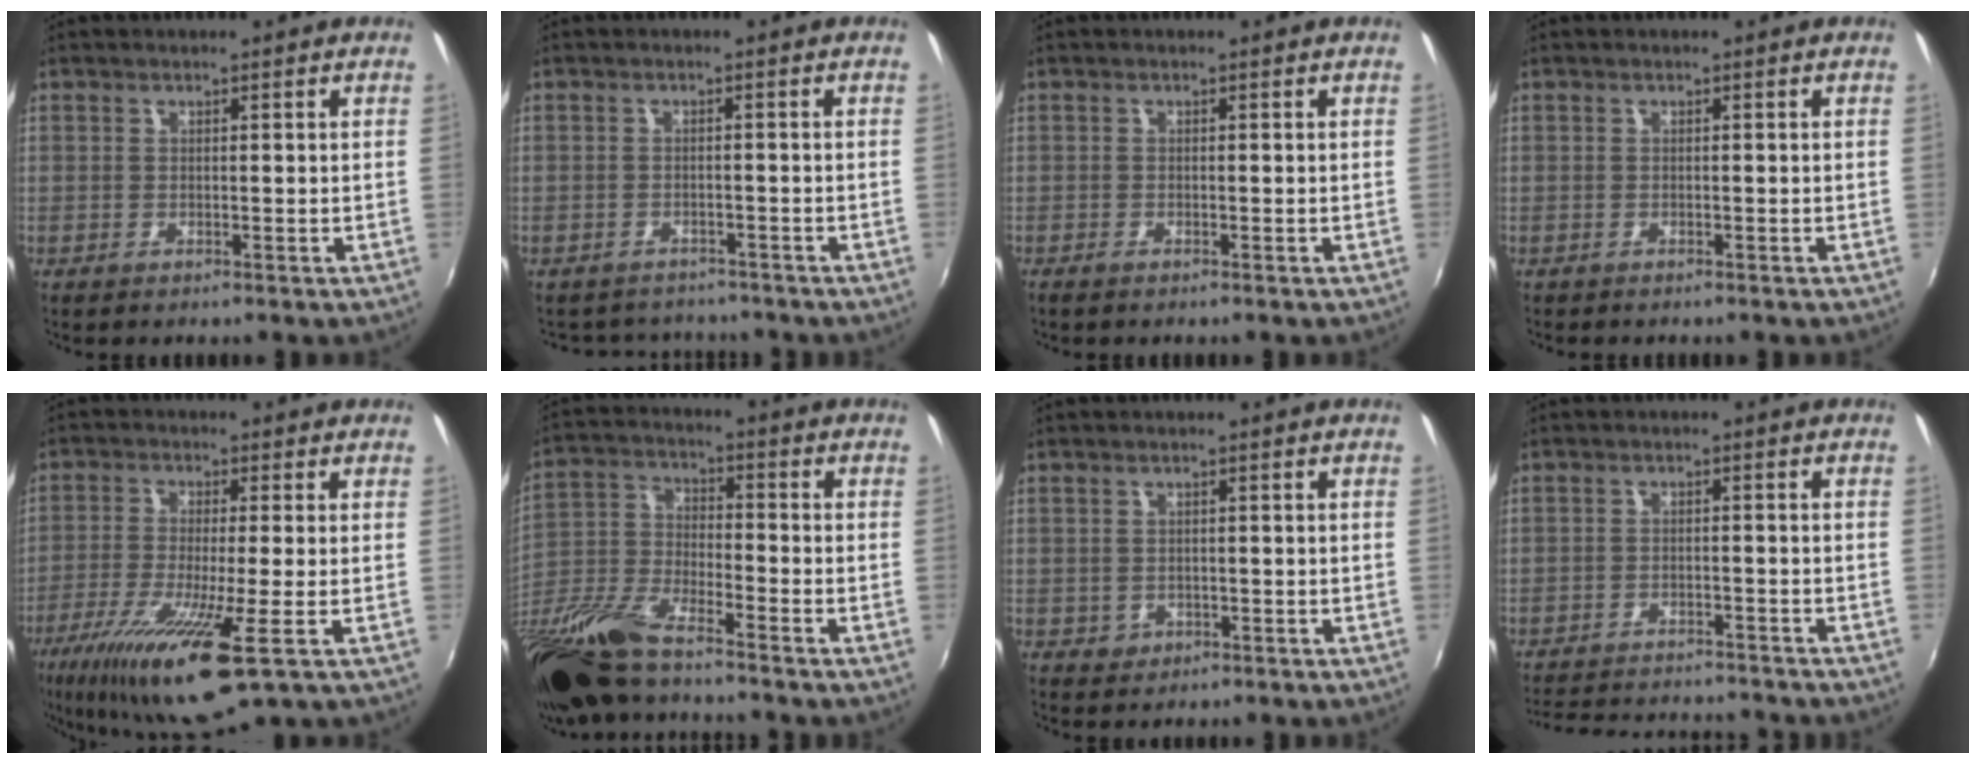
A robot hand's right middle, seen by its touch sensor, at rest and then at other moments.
{"total": 7.1, "force": [-6.3, 2.8, 1.2], "torque": [-0.035, -0.003, -0.090]}
{"total": 1.0, "force": [-0.9, 0.3, 0.5], "torque": [-0.011, -0.005, -0.018]}
{"total": 0.5, "force": [-0.4, 0.3, 0.0], "torque": [-0.003, -0.002, -0.007]}
{"total": 14.8, "force": [-7.5, 1.5, 12.7], "torque": [-0.264, -0.057, -0.135]}
{"total": 16.8, "force": [-12.6, 4.1, 10.4], "torque": [-0.233, -0.034, -0.253]}
{"total": 2.0, "force": [-0.4, 1.8, 0.5], "torque": [-0.011, -0.002, -0.003]}
{"total": 14.6, "force": [-13.2, 3.2, 5.4], "torque": [-0.118, -0.007, -0.186]}